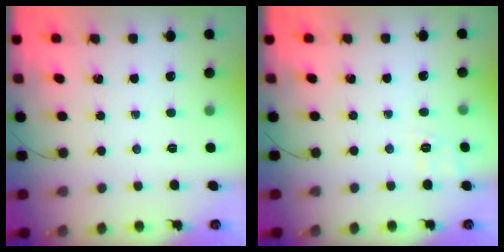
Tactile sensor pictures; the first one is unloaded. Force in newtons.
{"total": 2.8, "press": 2.1, "slide": 1.9}